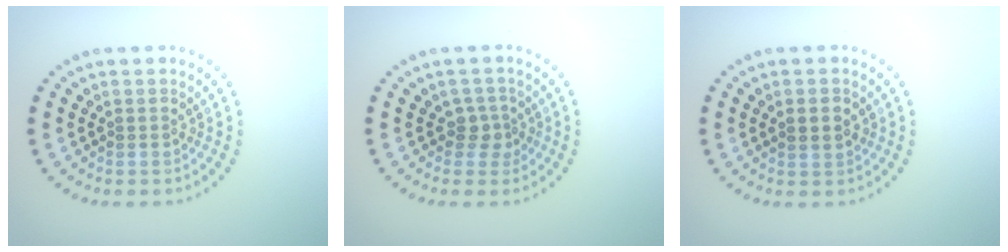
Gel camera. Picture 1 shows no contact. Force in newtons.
{"total": 1.8, "press": 1.4, "slide": 1.1}
{"total": 1.7, "press": 1.7, "slide": 0.5}